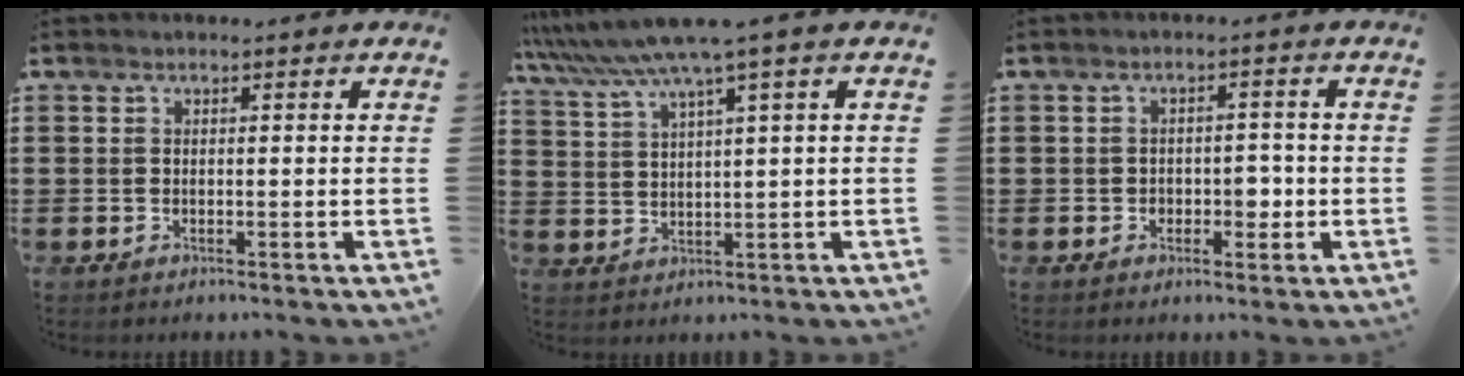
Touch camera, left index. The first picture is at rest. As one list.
[{"total": 6.3, "force": [4.3, -0.3, 4.6], "torque": [-0.112, -0.026, 0.069]}, {"total": 3.0, "force": [-0.7, 2.2, 2.0], "torque": [-0.037, 0.001, -0.020]}]